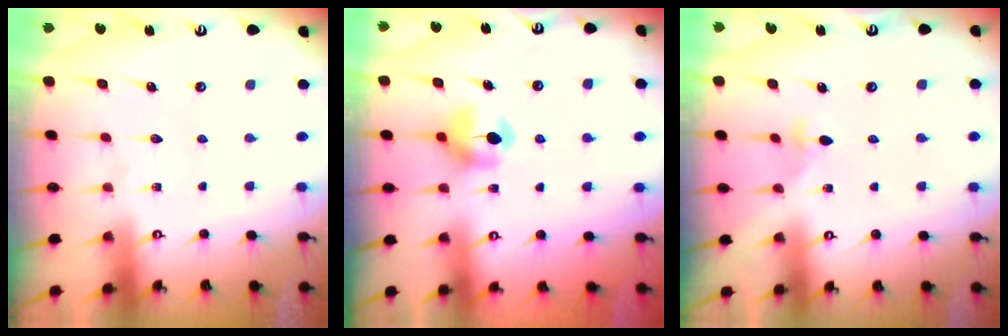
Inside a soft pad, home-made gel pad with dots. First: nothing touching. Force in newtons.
{"total": 6.9, "press": 6.9, "slide": 0.3}
{"total": 3.2, "press": 3.2, "slide": 0.4}